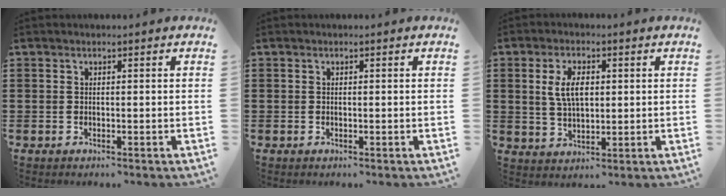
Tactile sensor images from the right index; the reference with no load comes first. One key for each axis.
{"total": 0.0}
{"total": 5.8, "fx": 1.1, "fy": 2.9, "fz": 4.9, "tx": -0.095, "ty": 0.009, "tz": 0.015}